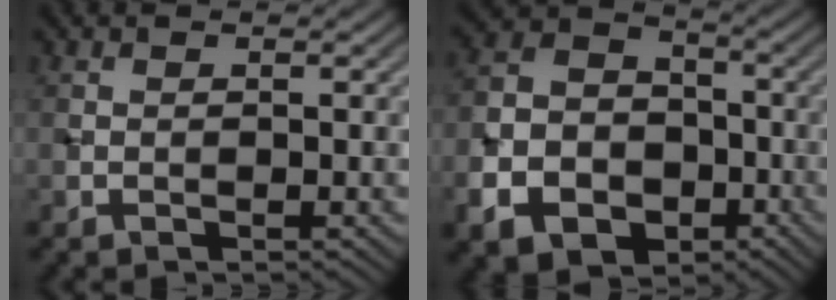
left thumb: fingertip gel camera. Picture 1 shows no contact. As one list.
[{"total": 11.2, "force": [-5.0, 8.3, 5.6], "torque": [-0.135, -0.035, -0.098]}]